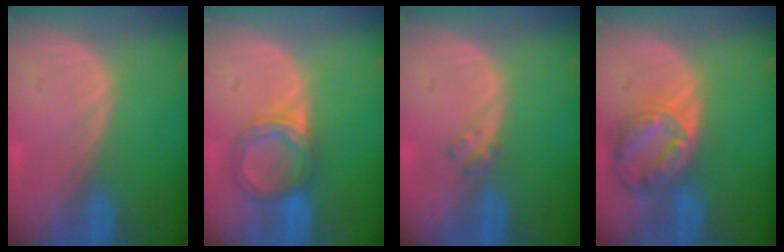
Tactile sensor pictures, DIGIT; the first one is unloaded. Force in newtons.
{"total": 5.5, "press": 5.2, "slide": 1.7}
{"total": 1.6, "press": 1.6, "slide": 0.2}
{"total": 8.2, "press": 7.0, "slide": 4.3}